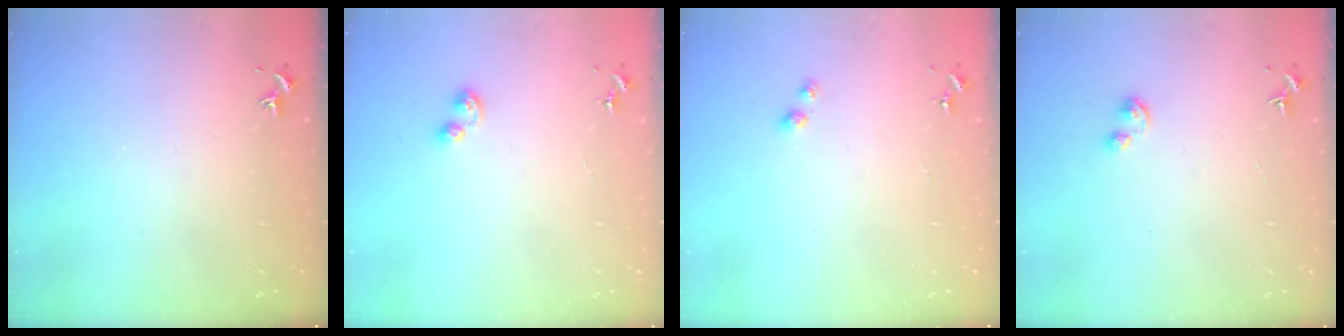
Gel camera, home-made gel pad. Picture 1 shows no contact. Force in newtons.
{"total": 5.4, "press": 5.4, "slide": 0.8}
{"total": 2.9, "press": 2.9, "slide": 0.5}
{"total": 2.9, "press": 2.9, "slide": 0.5}